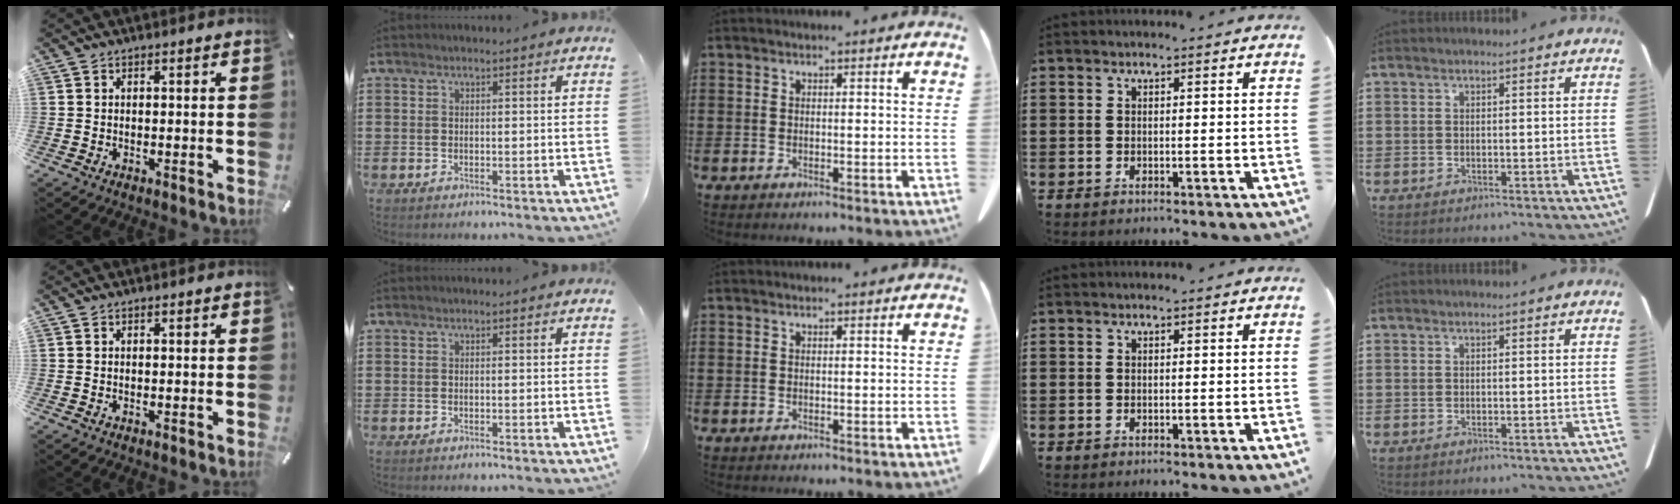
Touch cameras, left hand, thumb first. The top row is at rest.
{}